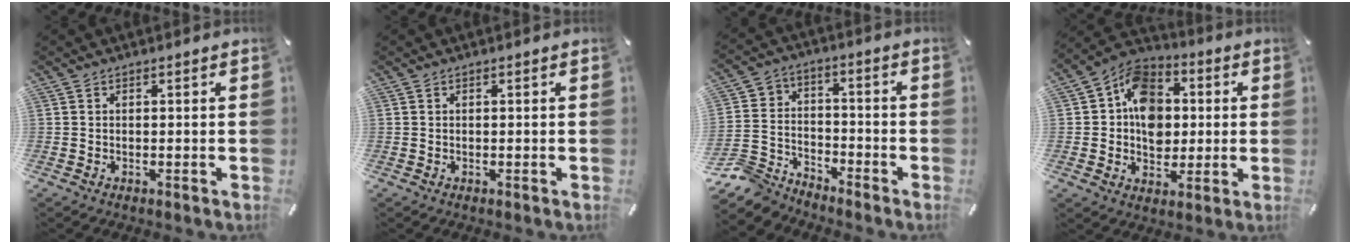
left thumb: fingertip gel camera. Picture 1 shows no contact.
{"total": 0.0}
{"total": 11.3, "force": [-8.8, 7.0, 1.6], "torque": [-0.042, 0.051, -0.164]}
{"total": 12.4, "force": [0.4, 10.6, 6.5], "torque": [-0.100, 0.013, 0.008]}